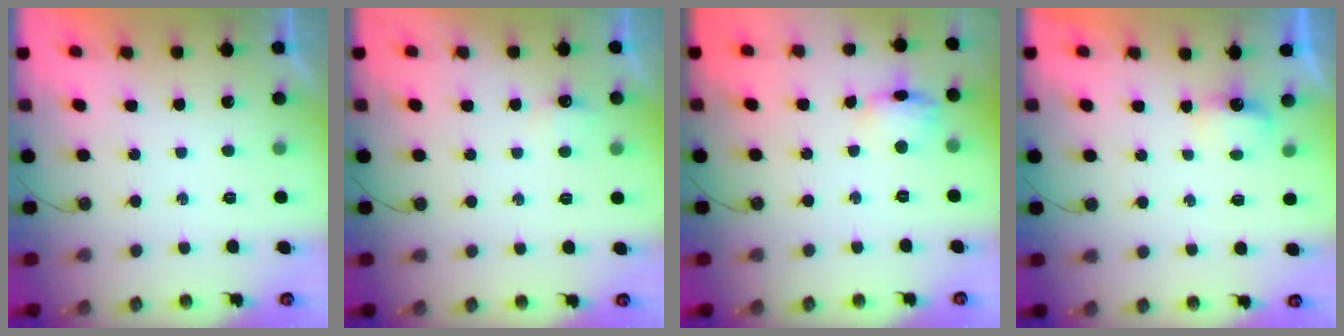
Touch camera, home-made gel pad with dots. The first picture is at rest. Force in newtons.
{"total": 4.1, "press": 4.0, "slide": 1.0}
{"total": 9.2, "press": 9.2, "slide": 1.2}
{"total": 3.4, "press": 3.3, "slide": 0.7}